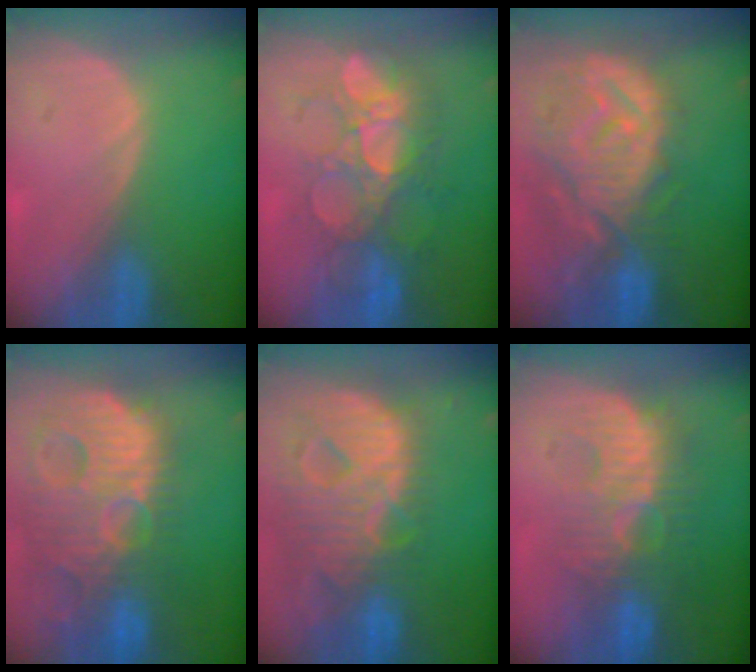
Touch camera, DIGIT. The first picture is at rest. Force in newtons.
{"total": 9.1, "press": 8.9, "slide": 1.9}
{"total": 12.5, "press": 11.1, "slide": 5.7}
{"total": 14.7, "press": 12.8, "slide": 7.4}
{"total": 13.1, "press": 11.1, "slide": 6.9}
{"total": 9.0, "press": 8.9, "slide": 1.6}